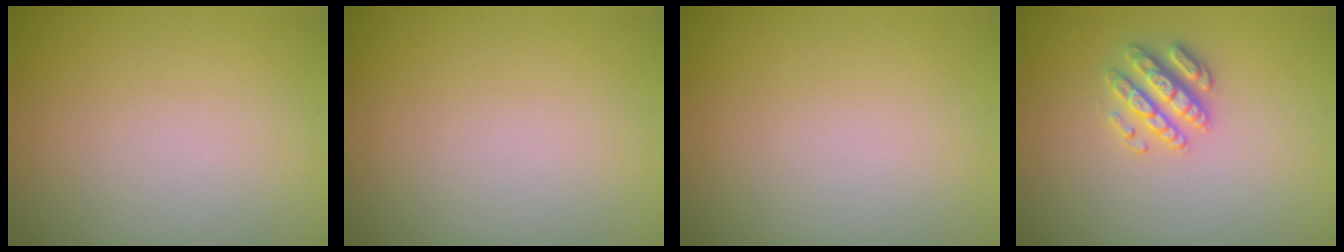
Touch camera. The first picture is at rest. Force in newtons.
{"total": 0.0}
{"total": 0.0}
{"total": 2.6, "press": 2.6, "slide": 0.5}